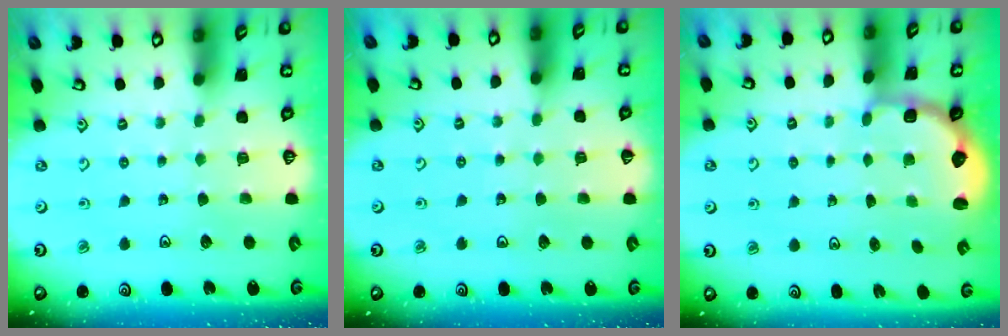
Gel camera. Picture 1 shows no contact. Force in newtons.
{"total": 2.3, "press": 2.3, "slide": 0.2}
{"total": 2.9, "press": 2.4, "slide": 1.6}